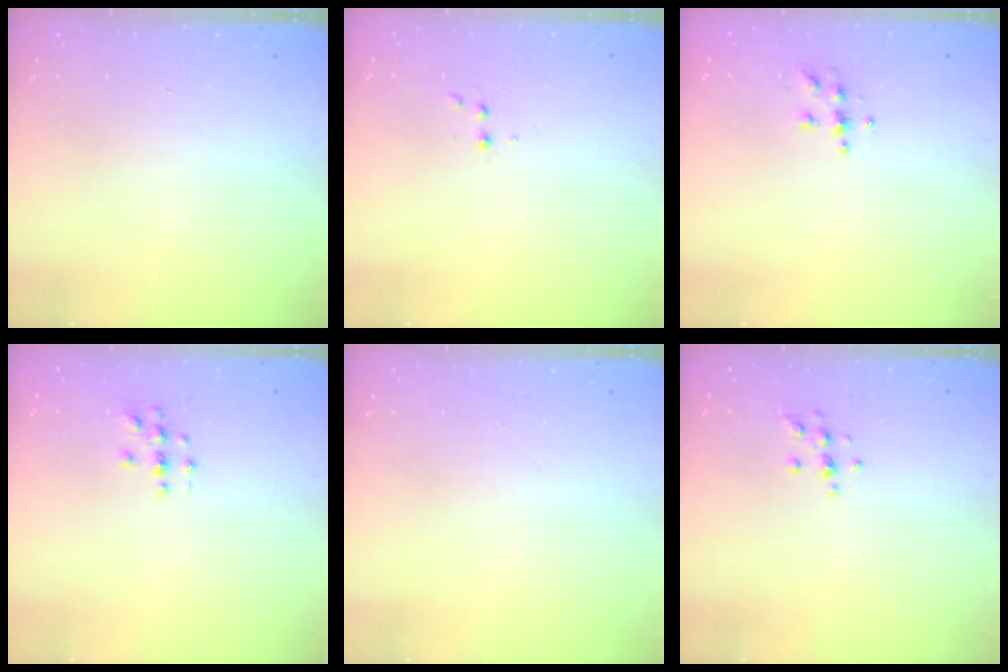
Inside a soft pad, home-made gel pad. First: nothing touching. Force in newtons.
{"total": 3.2, "press": 3.1, "slide": 1.0}
{"total": 6.9, "press": 6.9, "slide": 0.4}
{"total": 2.7, "press": 2.7, "slide": 0.3}
{"total": 0.0}
{"total": 5.6, "press": 5.6, "slide": 0.6}